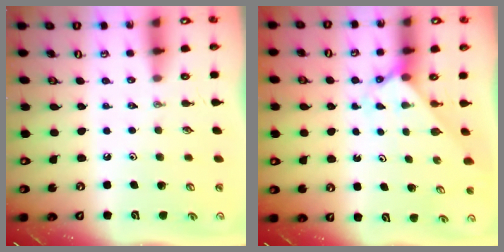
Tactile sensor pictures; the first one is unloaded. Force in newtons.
{"total": 2.3, "press": 2.3, "slide": 0.2}